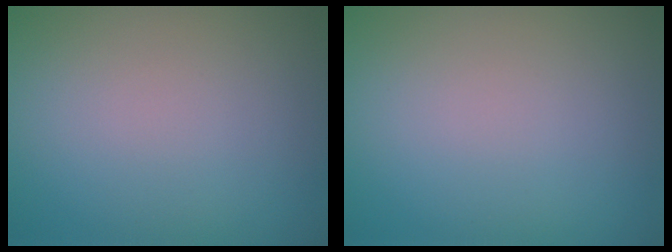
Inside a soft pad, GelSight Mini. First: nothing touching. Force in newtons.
{"total": 0.0}